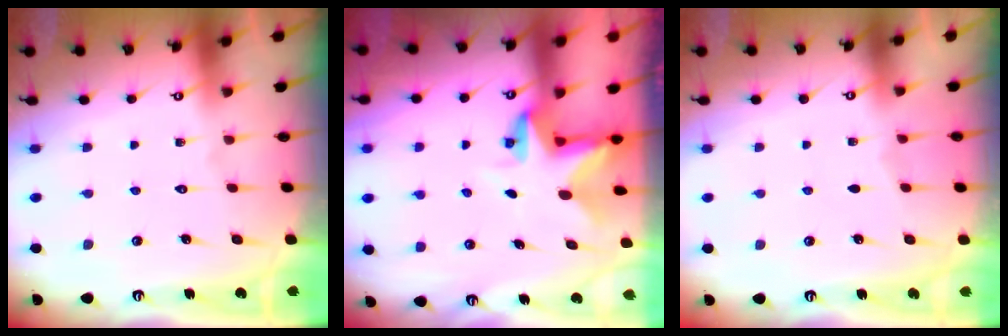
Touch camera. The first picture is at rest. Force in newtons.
{"total": 4.0, "press": 4.0, "slide": 0.4}
{"total": 1.6, "press": 1.5, "slide": 0.3}